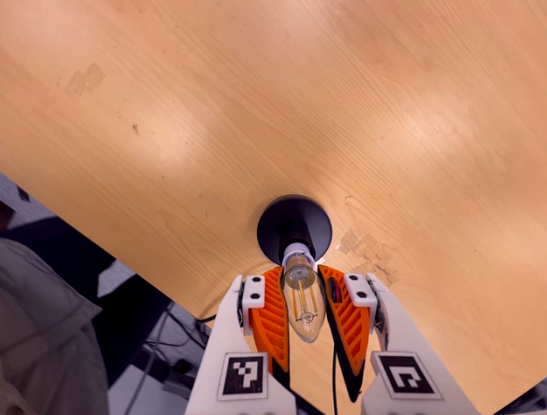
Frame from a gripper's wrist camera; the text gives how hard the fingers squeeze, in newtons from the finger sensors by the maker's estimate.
{"total": 22.1, "left": 21.2, "right": 23.0}